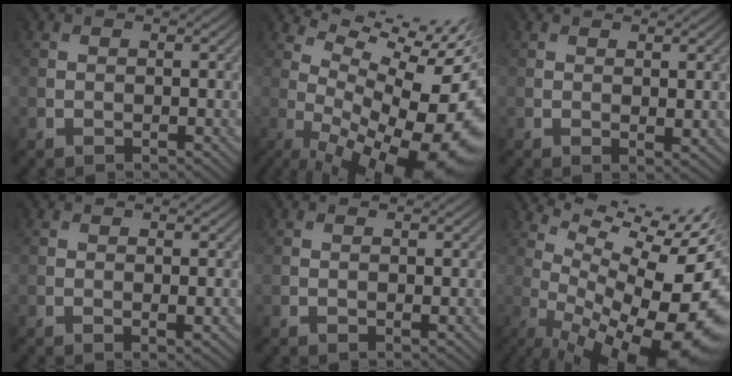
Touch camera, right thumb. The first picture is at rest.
{"total": 14.9, "force": [2.3, 5.4, 13.7], "torque": [-0.152, 0.012, 0.080]}
{"total": 1.7, "force": [0.6, 0.5, 1.5], "torque": [-0.031, -0.003, 0.013]}
{"total": 1.1, "force": [0.1, 0.1, 1.1], "torque": [-0.027, -0.002, 0.004]}
{"total": 0.7, "force": [0.2, 0.2, 0.6], "torque": [-0.016, -0.001, 0.004]}
{"total": 16.4, "force": [1.8, 5.7, 15.3], "torque": [-0.169, 0.015, 0.070]}